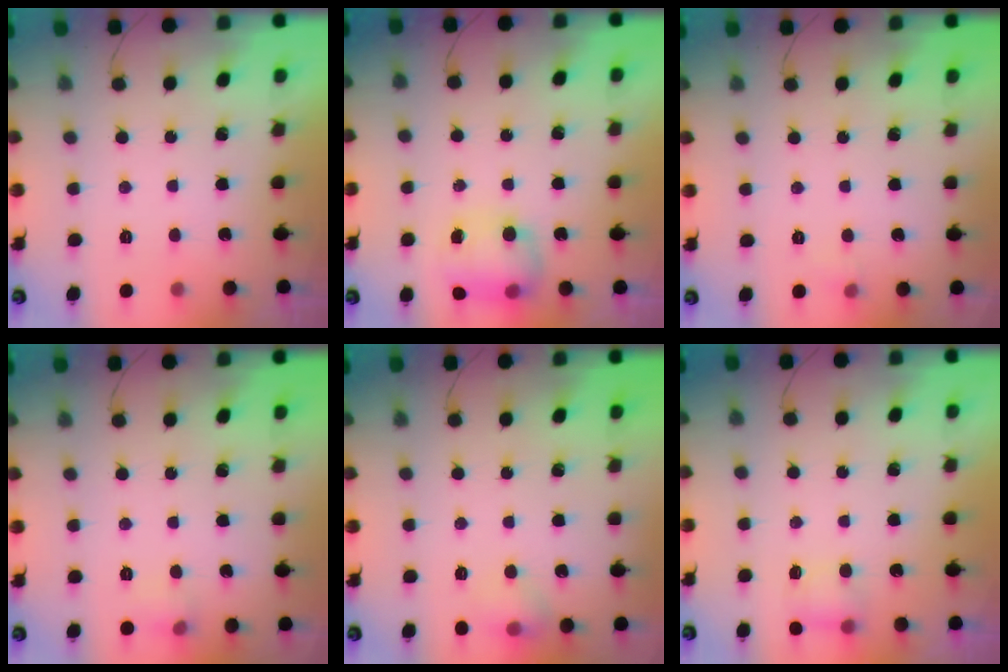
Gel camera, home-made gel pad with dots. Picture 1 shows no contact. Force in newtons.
{"total": 8.0, "press": 8.0, "slide": 0.5}
{"total": 3.5, "press": 3.3, "slide": 1.0}
{"total": 5.3, "press": 5.1, "slide": 1.5}
{"total": 6.8, "press": 6.7, "slide": 1.2}
{"total": 5.0, "press": 4.8, "slide": 1.0}